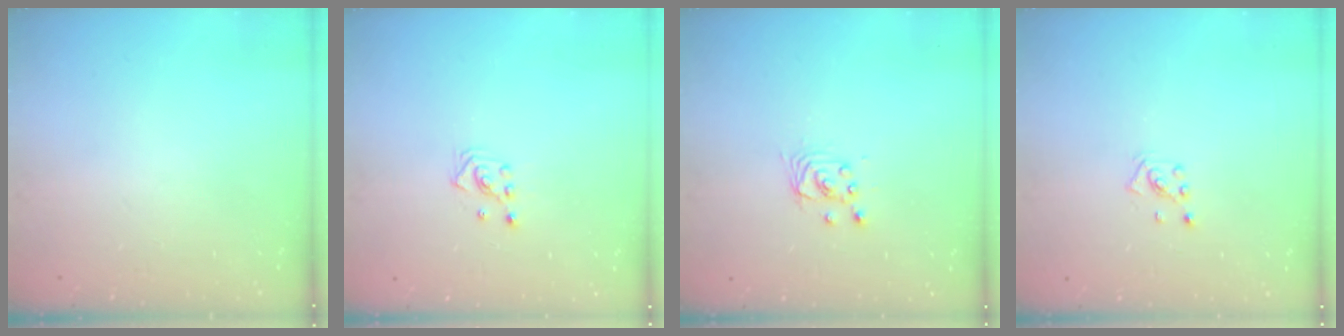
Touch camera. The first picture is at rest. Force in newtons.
{"total": 2.8, "press": 2.8, "slide": 0.3}
{"total": 2.9, "press": 2.9, "slide": 0.1}
{"total": 2.2, "press": 2.2, "slide": 0.6}